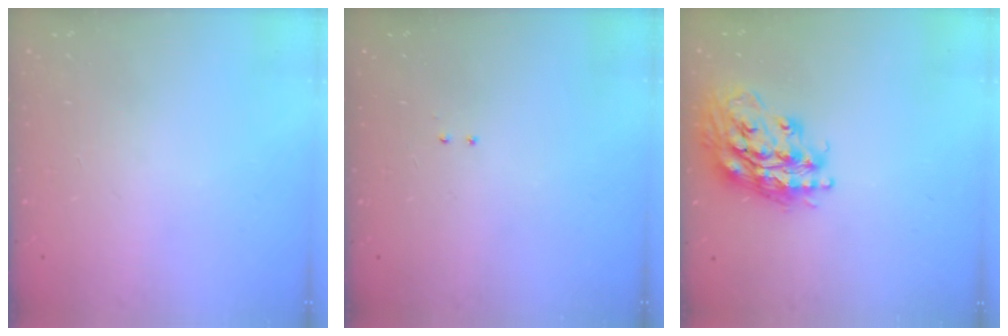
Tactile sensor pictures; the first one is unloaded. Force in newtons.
{"total": 2.0, "press": 2.0, "slide": 0.4}
{"total": 18.8, "press": 18.8, "slide": 1.5}